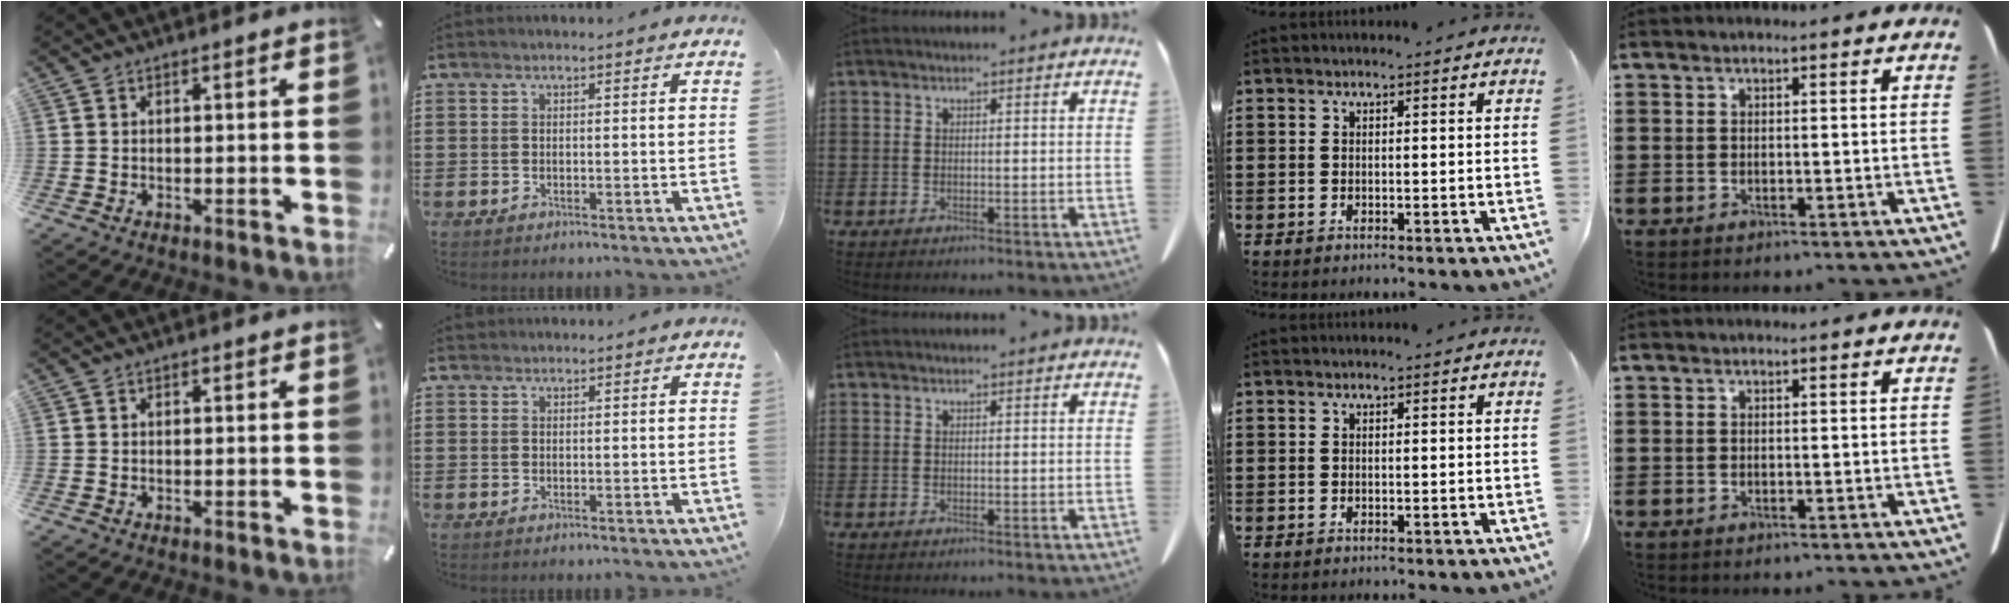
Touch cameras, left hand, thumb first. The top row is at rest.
{"index": {"total": 0.5, "force": [0.4, 0.3, 0.0], "torque": [-0.002, 0.002, 0.009]}}